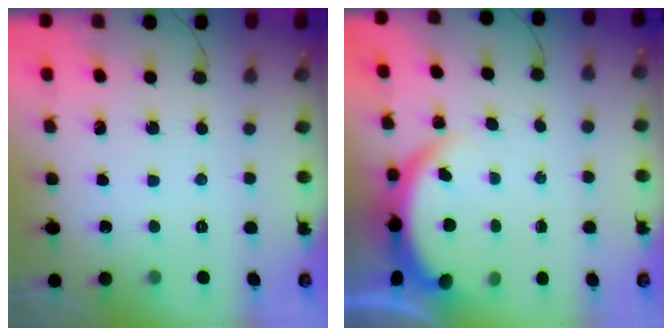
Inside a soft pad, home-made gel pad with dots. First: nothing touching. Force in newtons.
{"total": 3.8, "press": 3.8, "slide": 0.2}